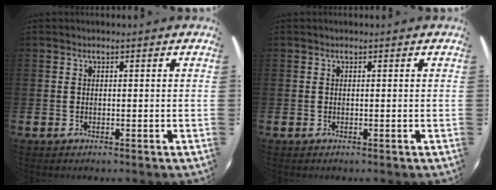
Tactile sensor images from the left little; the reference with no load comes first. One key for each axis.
{"total": 0.0}